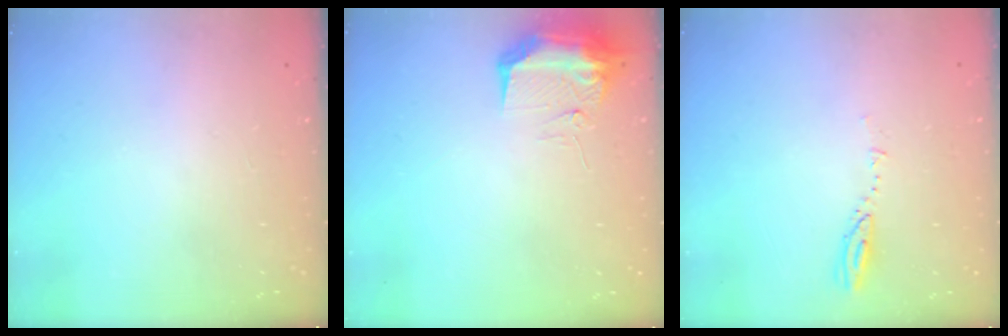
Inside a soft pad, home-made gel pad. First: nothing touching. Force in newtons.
{"total": 9.7, "press": 9.7, "slide": 1.0}
{"total": 2.9, "press": 2.9, "slide": 0.3}